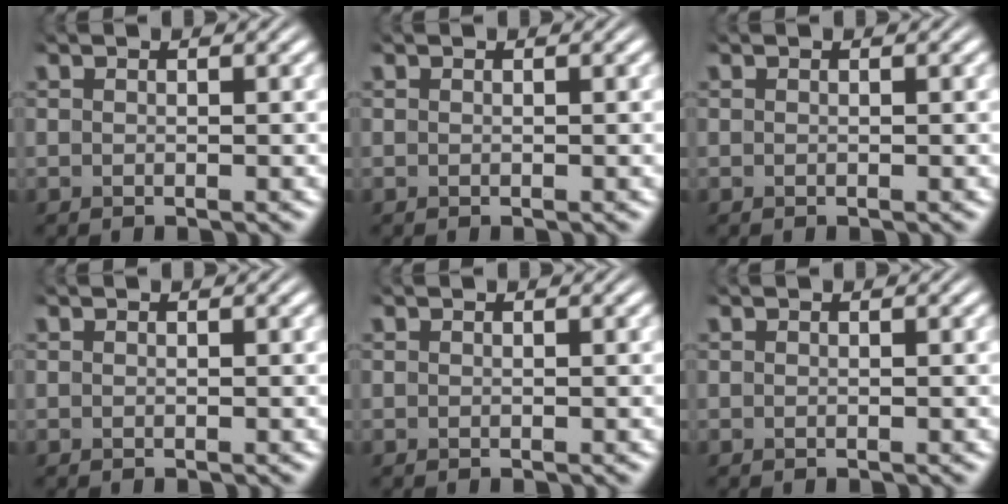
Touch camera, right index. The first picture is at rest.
{"total": 0.0}
{"total": 0.0}
{"total": 0.0}
{"total": 0.0}
{"total": 0.0}